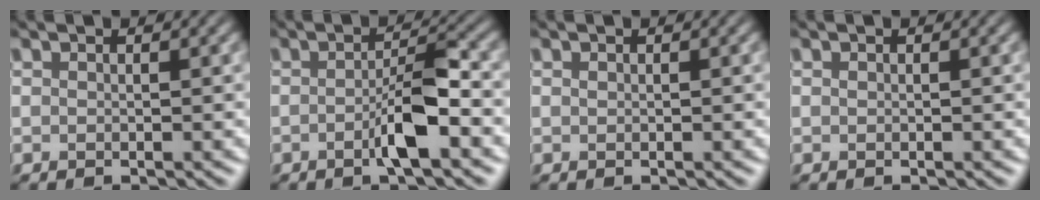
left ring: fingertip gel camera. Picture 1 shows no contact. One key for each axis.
{"total": 3.8, "fx": -1.3, "fy": 0.6, "fz": 3.5, "tx": -0.060, "ty": 0.008, "tz": -0.028}
{"total": 0.0}
{"total": 0.0}